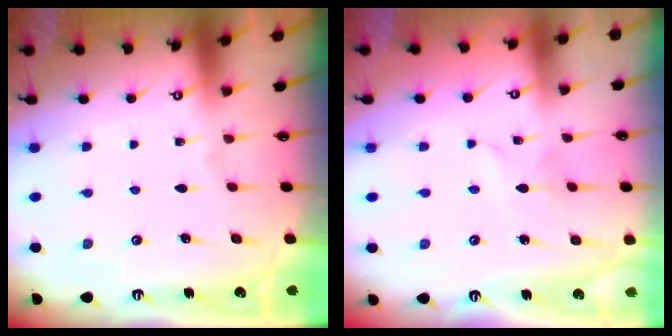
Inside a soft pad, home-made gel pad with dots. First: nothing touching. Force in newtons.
{"total": 1.8, "press": 1.8, "slide": 0.1}